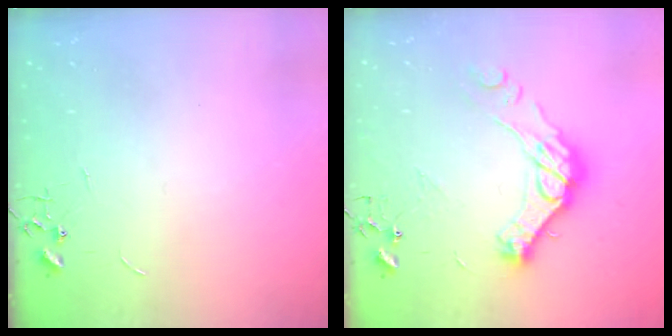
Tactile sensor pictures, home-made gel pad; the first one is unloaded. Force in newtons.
{"total": 15.6, "press": 15.5, "slide": 1.4}